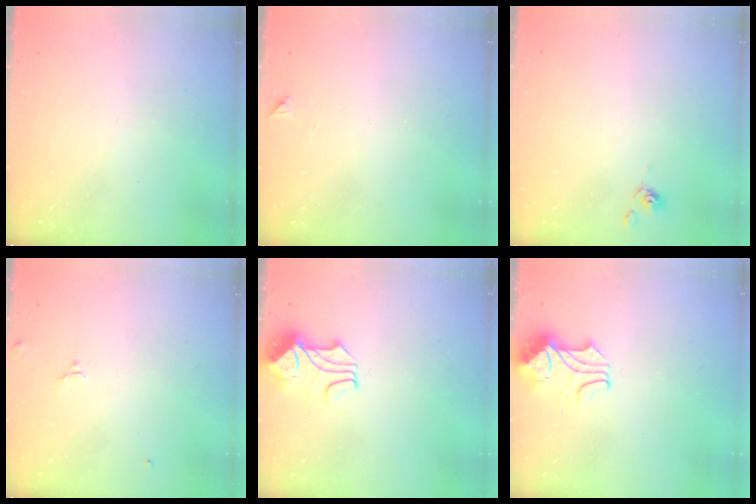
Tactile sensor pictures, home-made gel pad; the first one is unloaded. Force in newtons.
{"total": 5.6, "press": 5.5, "slide": 0.5}
{"total": 2.4, "press": 2.4, "slide": 0.3}
{"total": 2.4, "press": 2.4, "slide": 0.4}
{"total": 1.7, "press": 1.3, "slide": 1.0}
{"total": 2.2, "press": 2.1, "slide": 0.8}